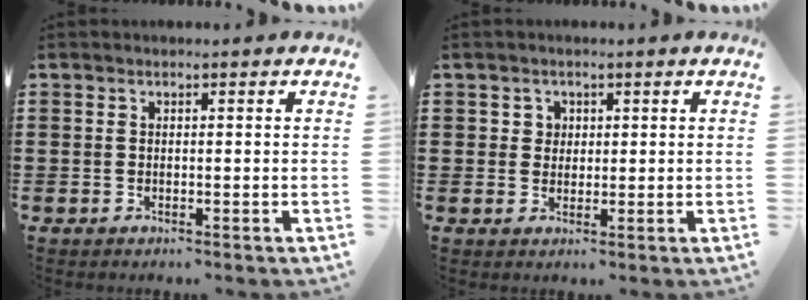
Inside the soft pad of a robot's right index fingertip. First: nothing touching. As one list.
[{"total": 1.9, "force": [0.6, 1.8, 0.2], "torque": [-0.013, 0.009, 0.009]}]